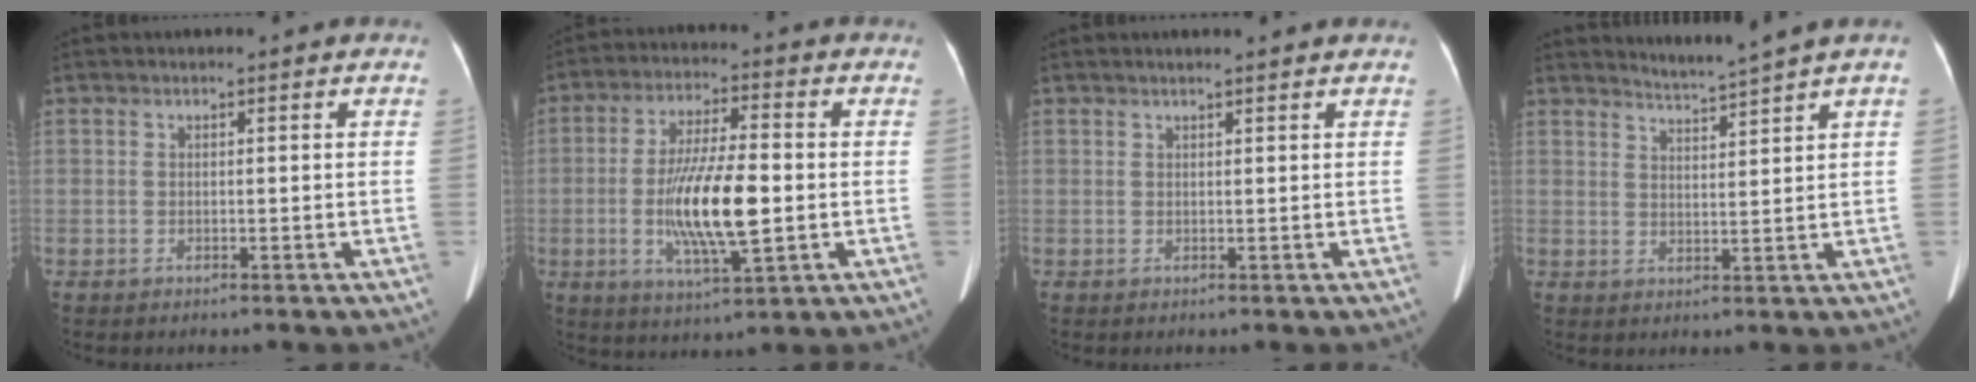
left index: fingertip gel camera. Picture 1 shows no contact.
{"total": 12.2, "force": [-1.8, 2.2, 11.9], "torque": [-0.226, -0.011, -0.030]}
{"total": 3.4, "force": [3.1, -0.1, 1.5], "torque": [-0.019, 0.016, 0.037]}
{"total": 3.7, "force": [3.2, -1.9, 0.4], "torque": [-0.010, -0.016, 0.061]}